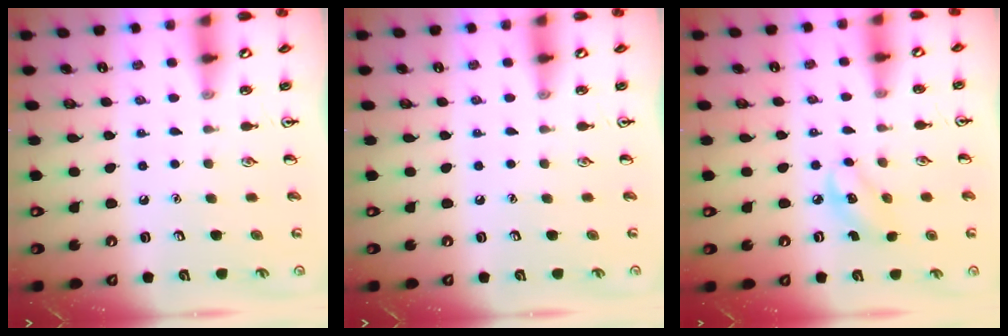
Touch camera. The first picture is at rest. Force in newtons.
{"total": 0.0}
{"total": 4.6, "press": 4.5, "slide": 0.8}